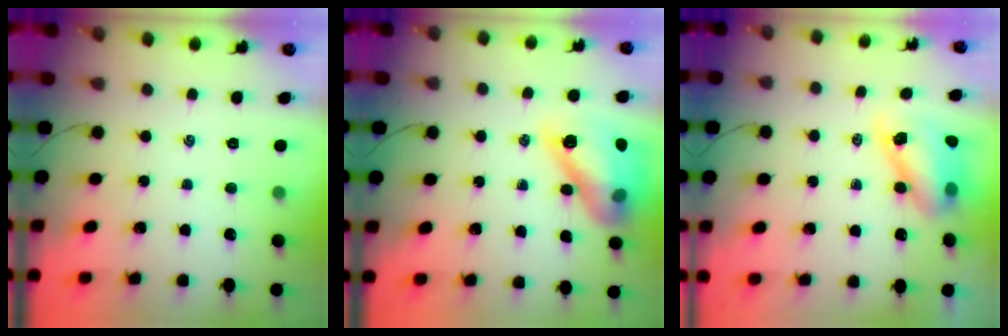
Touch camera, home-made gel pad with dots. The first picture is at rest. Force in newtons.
{"total": 16.3, "press": 16.1, "slide": 2.6}
{"total": 9.1, "press": 8.7, "slide": 2.6}